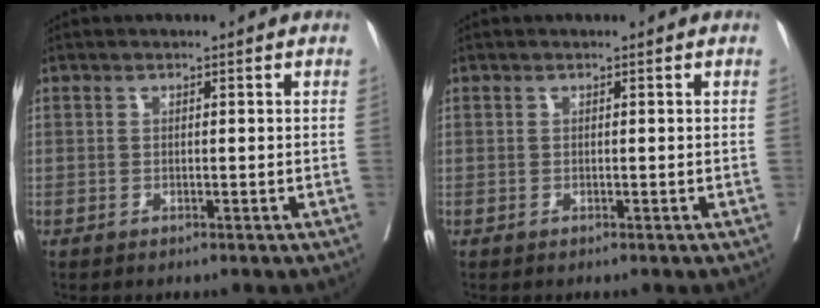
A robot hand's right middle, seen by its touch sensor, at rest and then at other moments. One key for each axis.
{"total": 0.0}